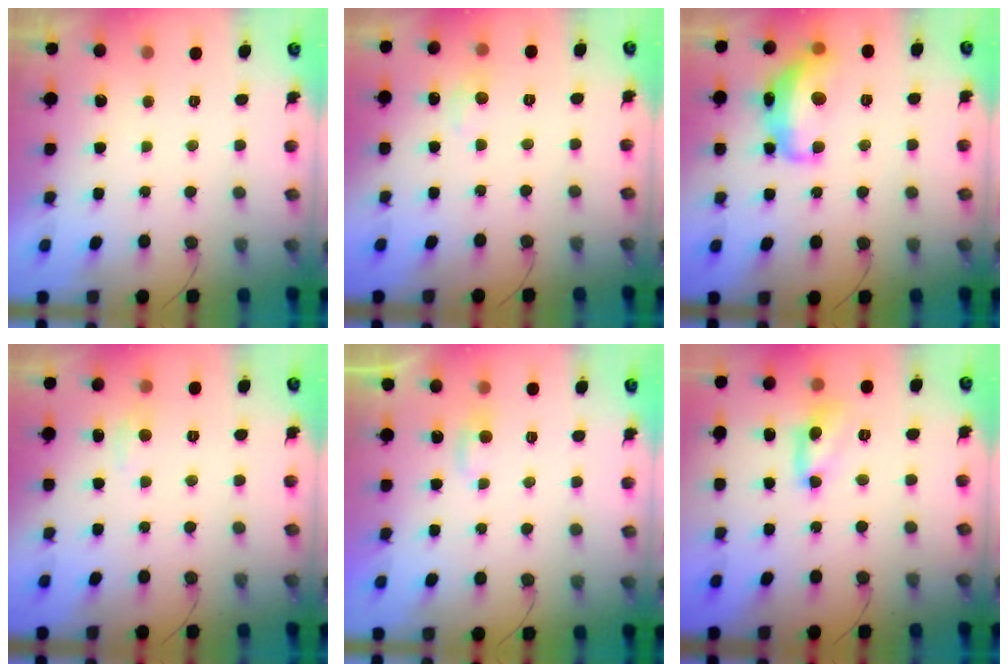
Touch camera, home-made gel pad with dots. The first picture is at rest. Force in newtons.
{"total": 5.3, "press": 5.2, "slide": 0.7}
{"total": 15.8, "press": 15.7, "slide": 1.2}
{"total": 2.6, "press": 2.6, "slide": 0.3}
{"total": 3.2, "press": 3.1, "slide": 0.3}
{"total": 7.8, "press": 7.8, "slide": 0.5}